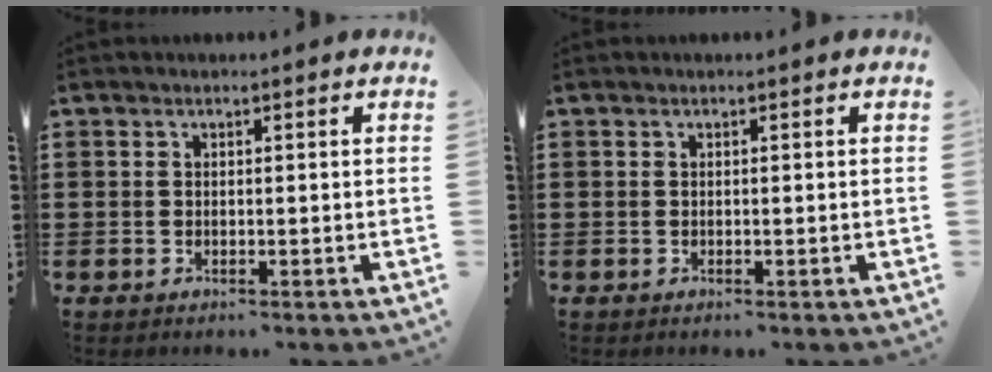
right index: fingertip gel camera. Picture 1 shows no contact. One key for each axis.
{"total": 0.0}